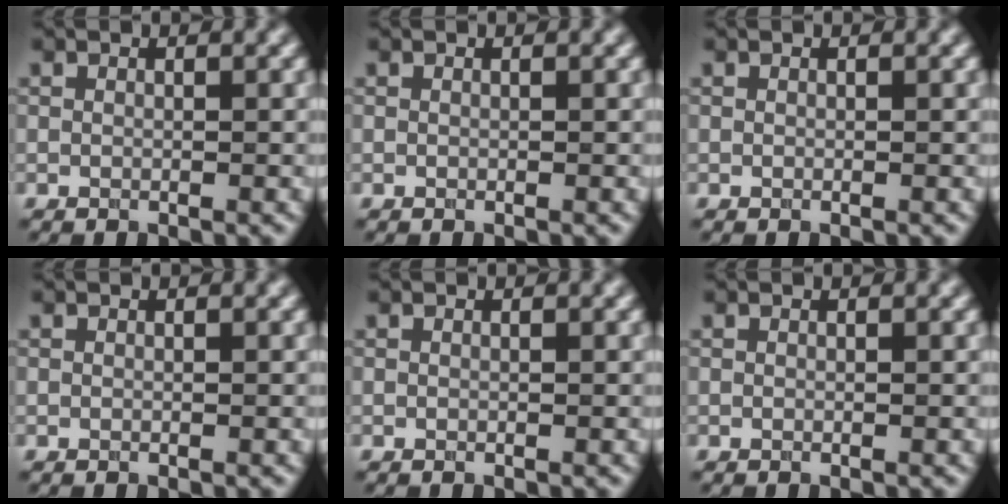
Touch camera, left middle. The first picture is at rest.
{"total": 0.0}
{"total": 0.0}
{"total": 0.0}
{"total": 0.0}
{"total": 0.0}